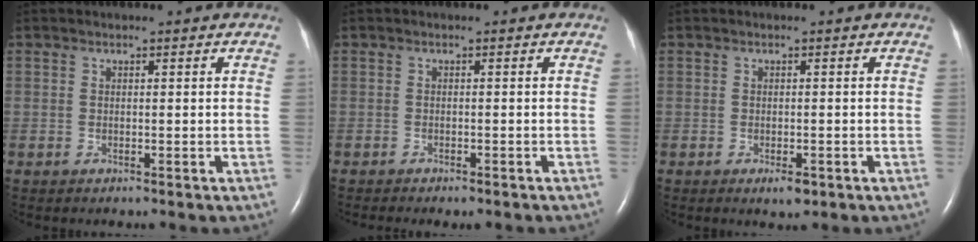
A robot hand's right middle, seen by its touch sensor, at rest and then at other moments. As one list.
[{"total": 3.4, "force": [-2.9, 0.7, 1.6], "torque": [-0.020, -0.006, -0.033]}, {"total": 1.9, "force": [-1.0, 0.7, 1.5], "torque": [-0.022, -0.001, -0.012]}]